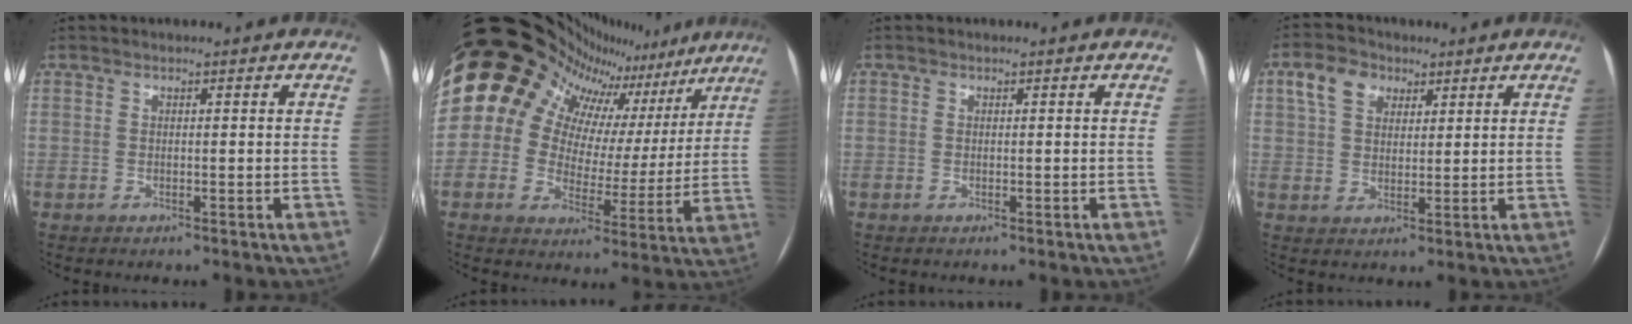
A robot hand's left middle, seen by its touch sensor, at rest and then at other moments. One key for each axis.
{"total": 23.1, "fx": 14.7, "fy": 14.5, "fz": 10.3, "tx": -0.197, "ty": 0.080, "tz": 0.196}
{"total": 0.0}
{"total": 6.1, "fx": 3.0, "fy": 4.2, "fz": 3.1, "tx": -0.065, "ty": 0.025, "tz": 0.059}